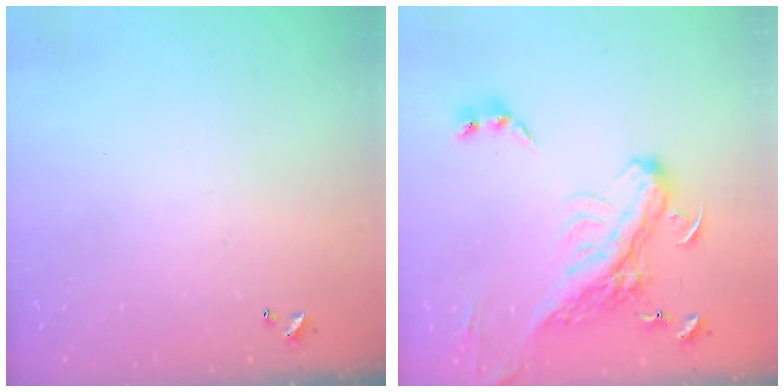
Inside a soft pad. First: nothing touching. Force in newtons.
{"total": 7.9, "press": 7.6, "slide": 2.2}